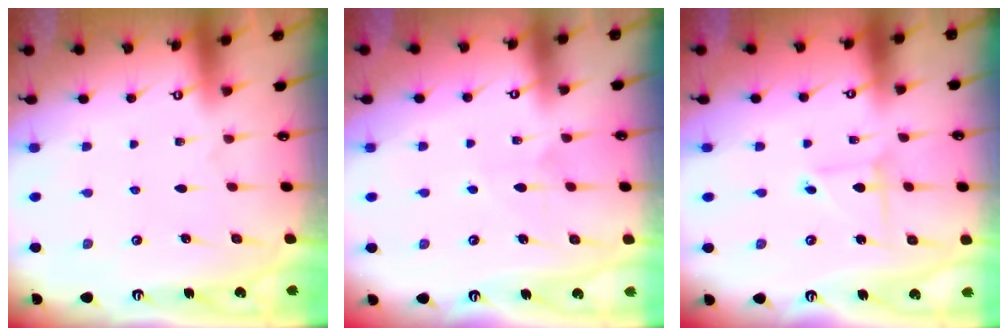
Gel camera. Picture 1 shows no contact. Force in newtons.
{"total": 4.5, "press": 4.4, "slide": 0.5}
{"total": 2.5, "press": 2.5, "slide": 0.2}